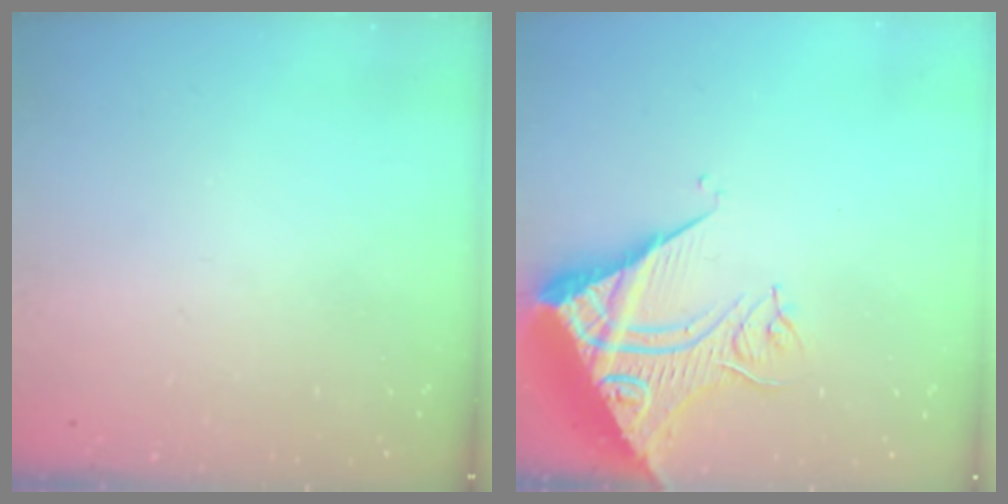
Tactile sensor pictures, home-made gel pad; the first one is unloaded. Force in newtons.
{"total": 12.0, "press": 11.9, "slide": 0.7}